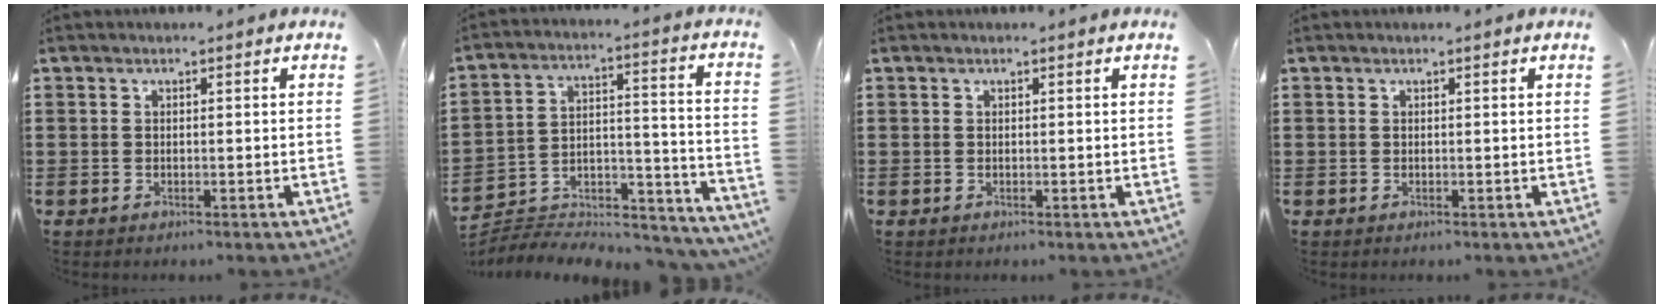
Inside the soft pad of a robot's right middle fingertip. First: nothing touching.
{"total": 4.7, "force": [-4.5, 1.4, 0.4], "torque": [-0.005, -0.001, -0.095]}
{"total": 0.0}
{"total": 0.0}